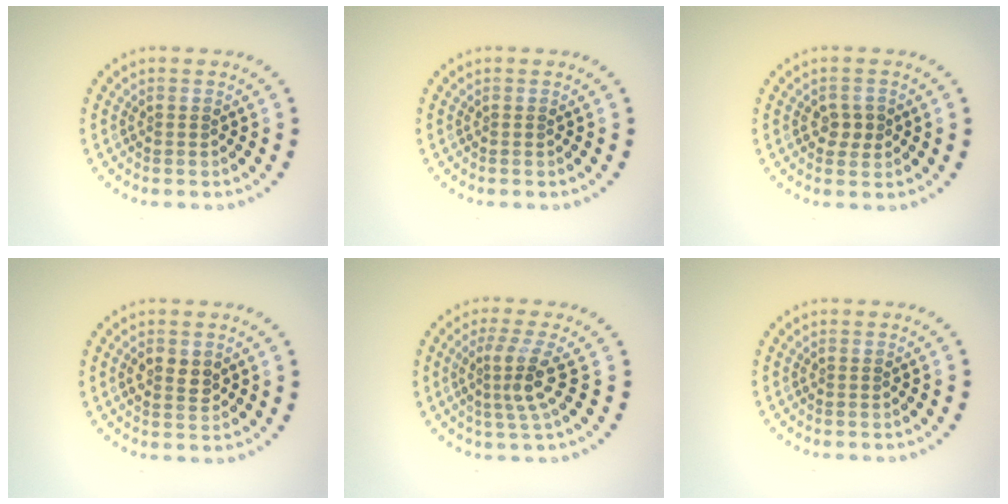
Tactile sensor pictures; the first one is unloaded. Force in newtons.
{"total": 0.0}
{"total": 1.9, "press": 1.9, "slide": 0.1}
{"total": 2.1, "press": 2.1, "slide": 0.2}
{"total": 3.2, "press": 2.2, "slide": 2.3}
{"total": 0.0}